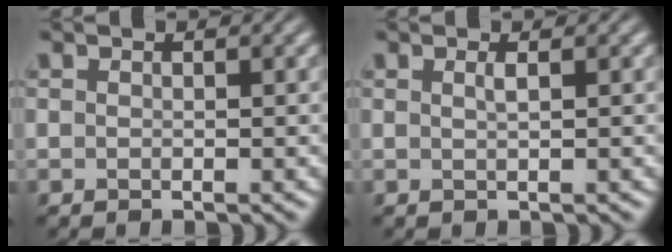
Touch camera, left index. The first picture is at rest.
{"total": 0.9, "force": [0.3, 0.3, 0.8], "torque": [-0.008, 0.003, 0.003]}